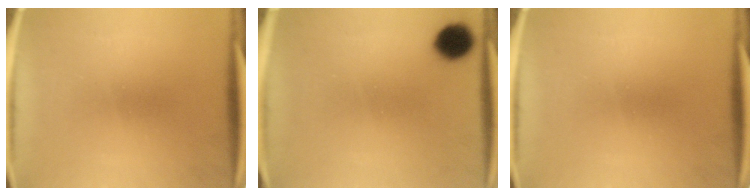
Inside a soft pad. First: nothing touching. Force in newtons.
{"total": 8.1}
{"total": 0.0}